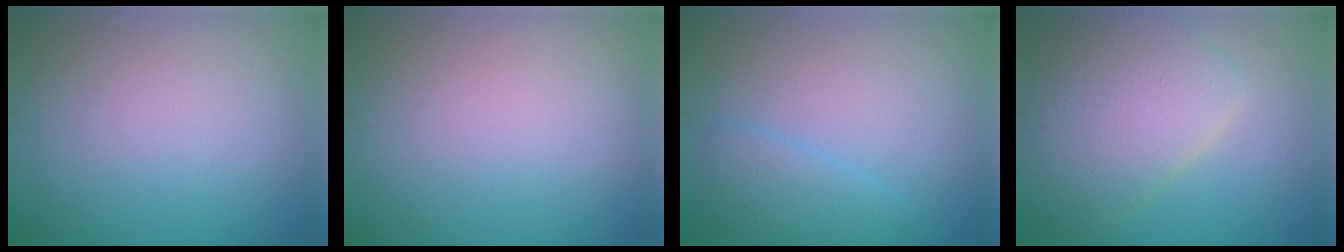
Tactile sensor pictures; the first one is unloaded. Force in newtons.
{"total": 0.0}
{"total": 2.3, "press": 2.3, "slide": 0.0}
{"total": 7.2, "press": 7.1, "slide": 0.3}